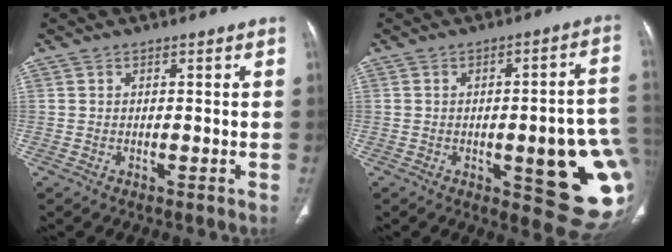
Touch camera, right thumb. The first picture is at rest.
{"total": 20.2, "force": [-3.2, 6.4, 18.9], "torque": [-0.184, 0.009, -0.019]}